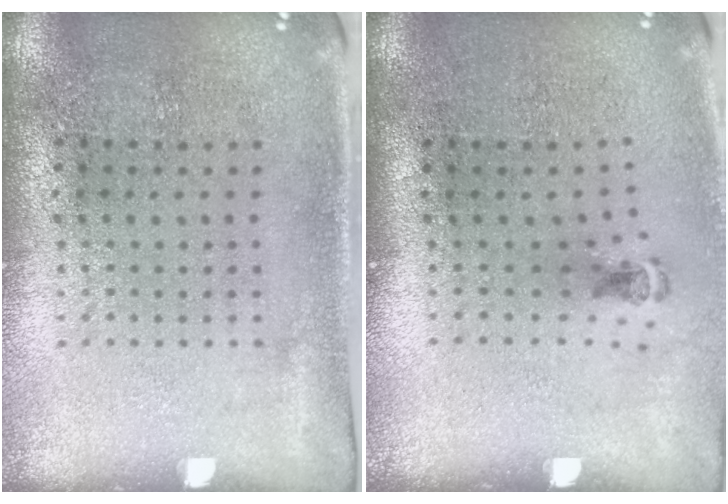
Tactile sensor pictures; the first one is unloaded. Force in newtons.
{"total": 0.5, "press": 0.3, "slide": 0.4}